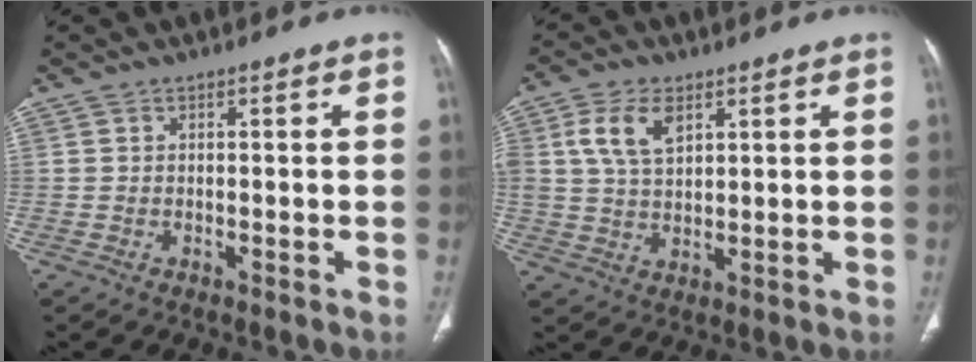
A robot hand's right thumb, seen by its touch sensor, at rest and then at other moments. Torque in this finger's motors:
{"motor_torque": [0.31, 0.31, 0.78, 0.53, 0.14]}